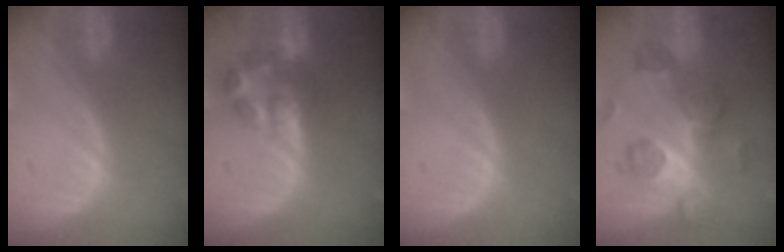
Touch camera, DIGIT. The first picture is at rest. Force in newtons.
{"total": 6.9, "press": 6.0, "slide": 3.3}
{"total": 0.0}
{"total": 8.0, "press": 7.8, "slide": 1.8}